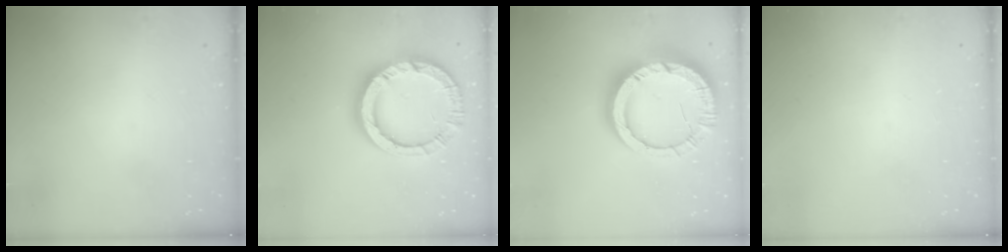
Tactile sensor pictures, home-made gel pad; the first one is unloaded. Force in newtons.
{"total": 15.9, "press": 15.8, "slide": 2.2}
{"total": 19.3, "press": 19.2, "slide": 1.9}
{"total": 0.0}